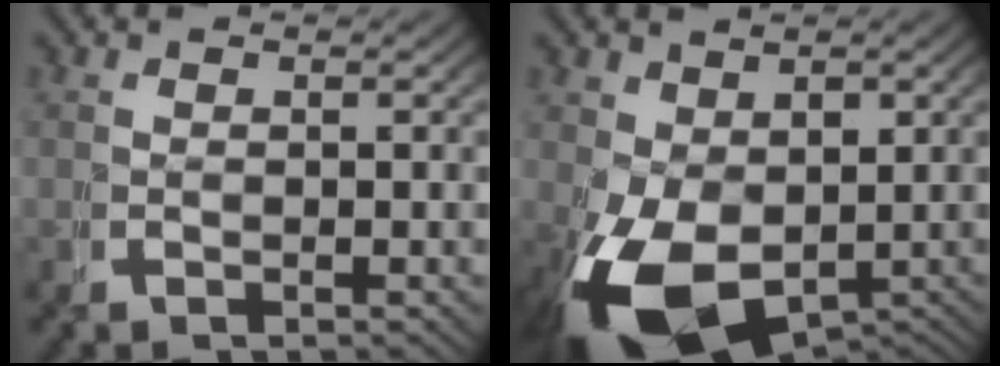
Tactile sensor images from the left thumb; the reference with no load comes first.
{"total": 10.3, "force": [-3.6, 6.7, 6.9], "torque": [-0.147, -0.051, -0.025]}